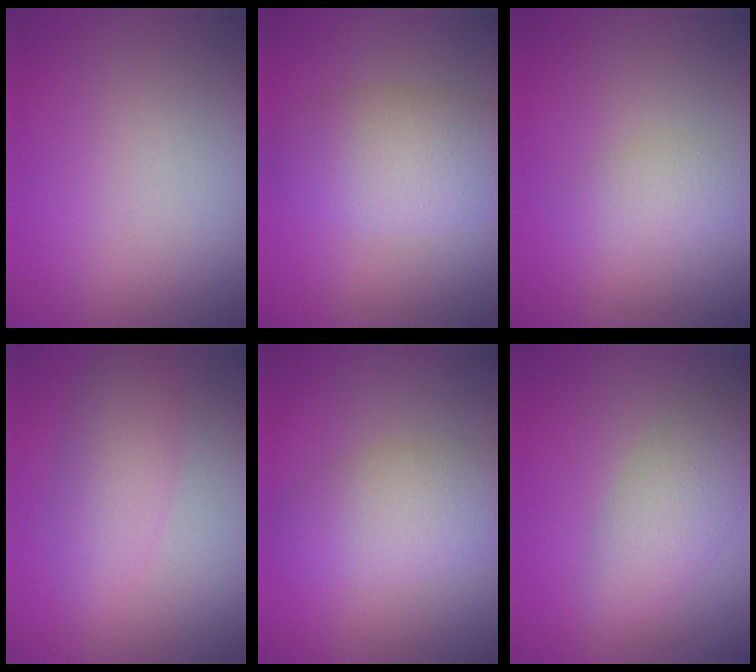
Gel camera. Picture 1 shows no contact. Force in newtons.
{"total": 5.2, "press": 5.2, "slide": 0.1}
{"total": 2.0, "press": 2.0, "slide": 0.1}
{"total": 3.3, "press": 3.3, "slide": 0.1}
{"total": 4.6, "press": 4.6, "slide": 0.2}
{"total": 3.9, "press": 3.9, "slide": 0.2}